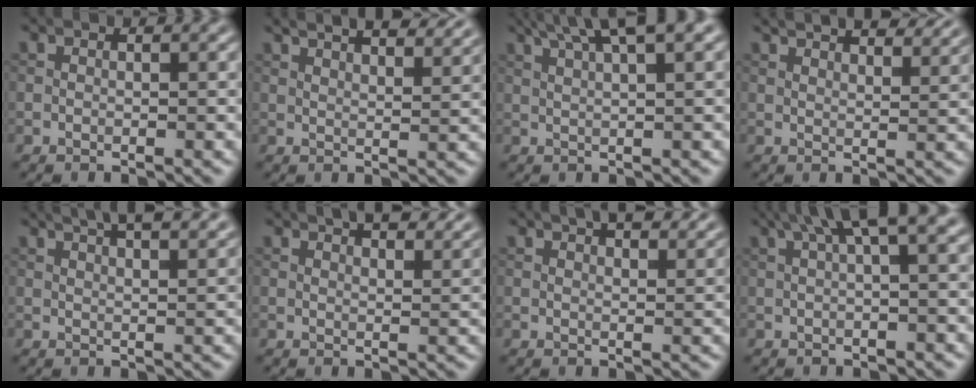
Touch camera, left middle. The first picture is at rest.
{"total": 8.0, "force": [6.1, 2.5, 4.4], "torque": [-0.029, 0.028, 0.048]}
{"total": 5.8, "force": [3.7, 0.9, 4.4], "torque": [-0.066, 0.019, 0.053]}
{"total": 6.5, "force": [5.3, 1.8, 3.2], "torque": [-0.024, 0.023, 0.045]}
{"total": 7.3, "force": [5.0, 2.6, 4.6], "torque": [-0.034, 0.037, 0.040]}
{"total": 4.7, "force": [3.7, 1.5, 2.5], "torque": [-0.018, 0.009, 0.037]}
{"total": 4.2, "force": [3.1, 1.4, 2.5], "torque": [-0.023, 0.010, 0.033]}
{"total": 4.8, "force": [2.0, 0.8, 4.3], "torque": [-0.065, 0.018, 0.032]}